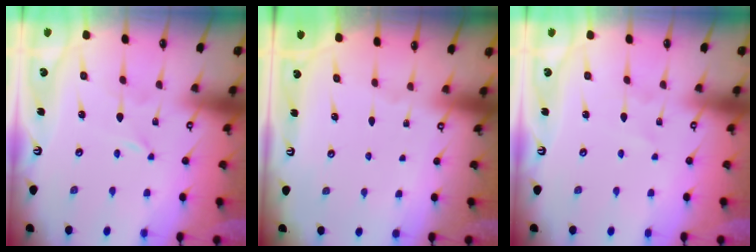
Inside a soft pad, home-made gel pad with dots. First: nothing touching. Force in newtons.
{"total": 0.0}
{"total": 1.3, "press": 1.3, "slide": 0.1}